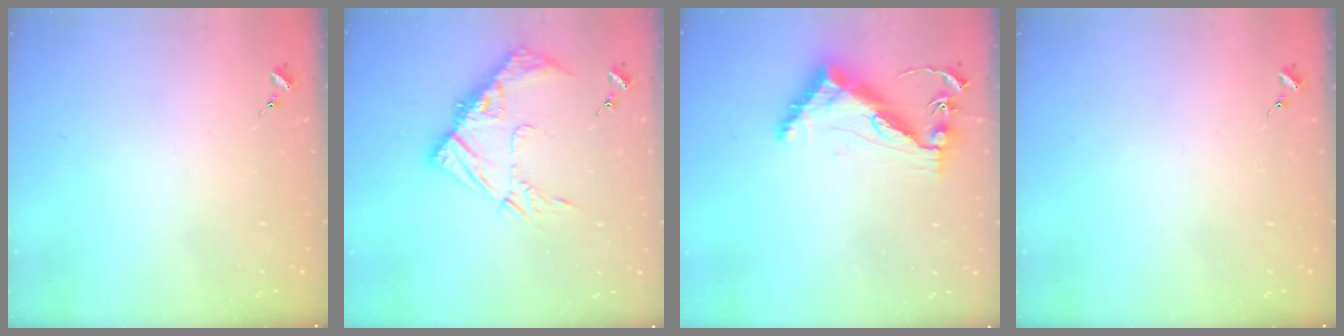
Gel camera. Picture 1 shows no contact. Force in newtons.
{"total": 13.4, "press": 13.4, "slide": 1.0}
{"total": 12.8, "press": 12.8, "slide": 0.8}
{"total": 0.0}